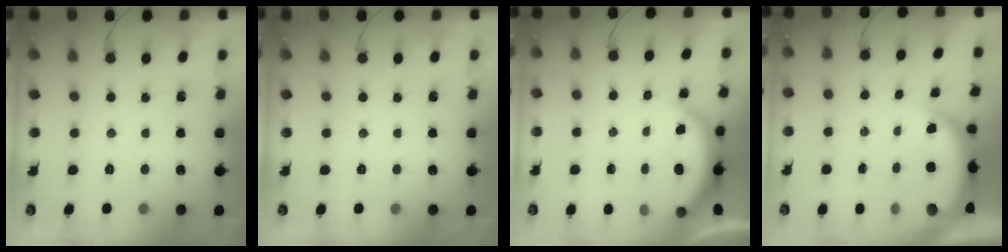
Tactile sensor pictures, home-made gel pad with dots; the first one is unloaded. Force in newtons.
{"total": 0.0}
{"total": 3.8, "press": 3.8, "slide": 0.3}
{"total": 5.3, "press": 5.2, "slide": 1.1}